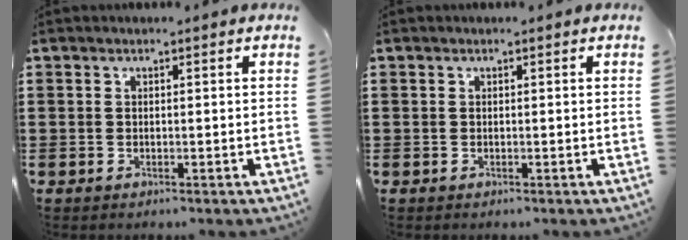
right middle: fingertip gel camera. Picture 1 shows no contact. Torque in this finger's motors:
{"motor_torque": [0.33, -0.30, 0.01, -0.01]}